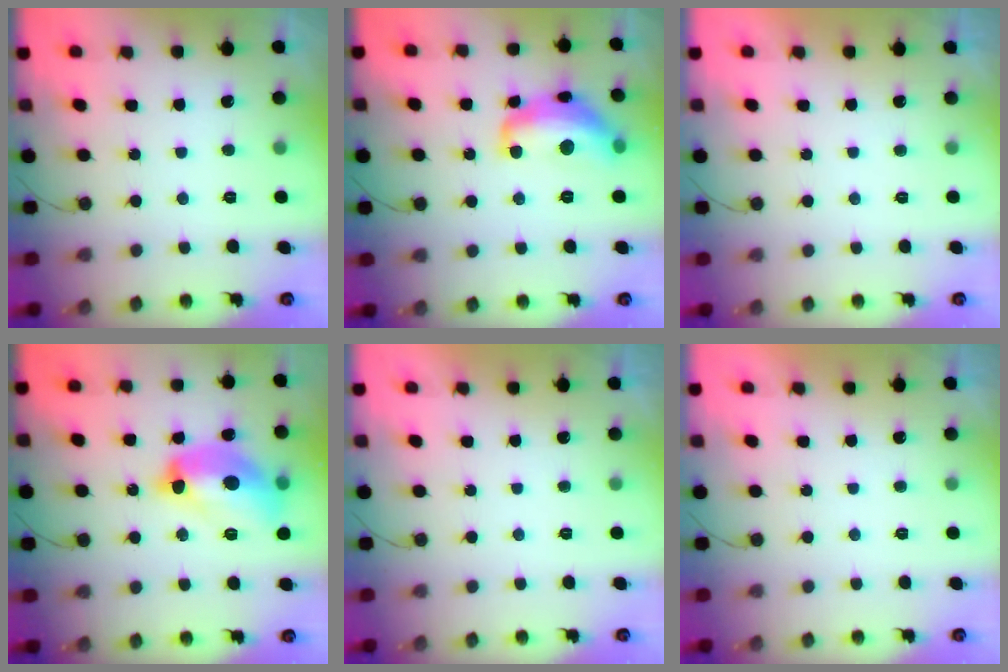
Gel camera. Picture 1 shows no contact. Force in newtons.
{"total": 14.5, "press": 14.5, "slide": 0.8}
{"total": 0.0}
{"total": 14.6, "press": 14.5, "slide": 1.4}
{"total": 0.0}
{"total": 0.0}